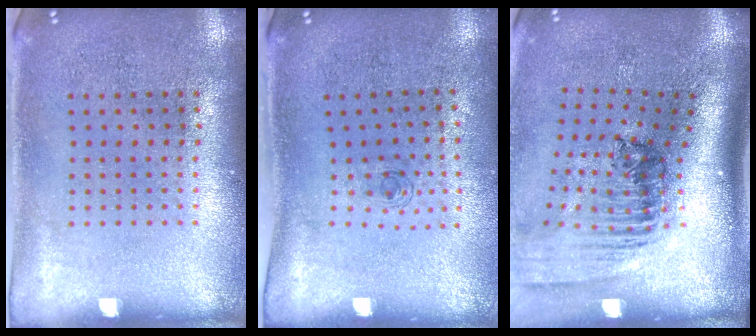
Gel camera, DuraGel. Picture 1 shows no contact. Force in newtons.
{"total": 0.6, "press": 0.2, "slide": 0.6}
{"total": 2.4, "press": 1.6, "slide": 1.8}